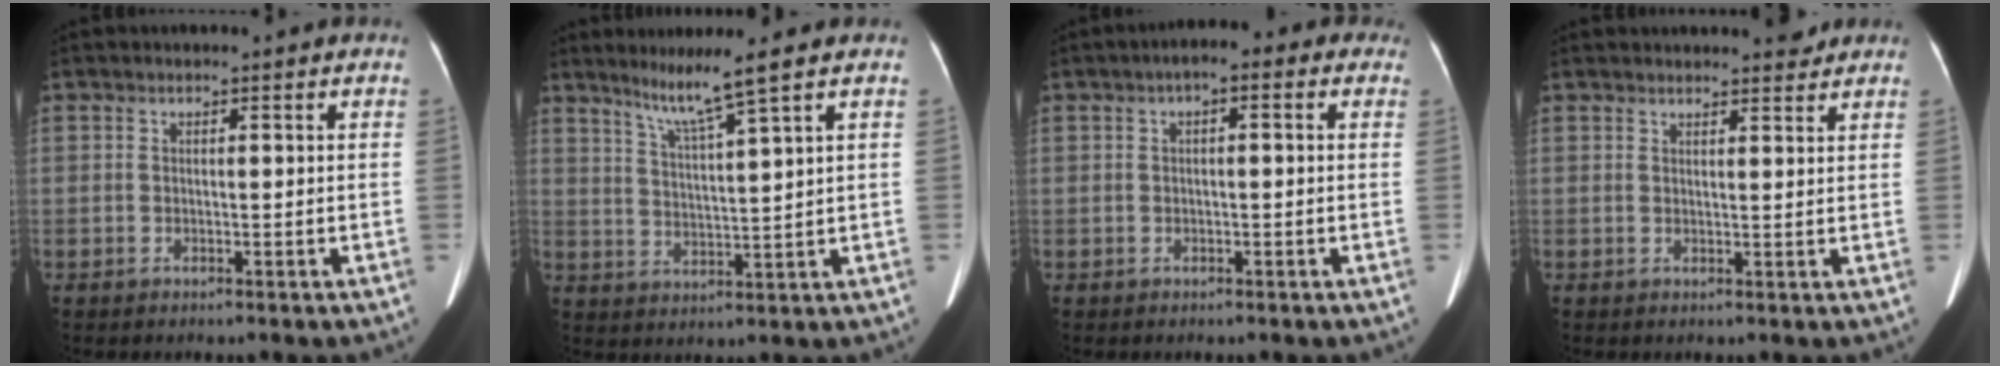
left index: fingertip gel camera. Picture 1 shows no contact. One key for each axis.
{"total": 6.6, "fx": 4.7, "fy": -1.7, "fz": 4.3, "tx": -0.084, "ty": -0.011, "tz": 0.091}
{"total": 4.0, "fx": 1.5, "fy": 1.7, "fz": 3.3, "tx": -0.046, "ty": 0.025, "tz": 0.012}
{"total": 4.8, "fx": 4.5, "fy": 1.0, "fz": 1.2, "tx": -0.013, "ty": 0.009, "tz": 0.051}